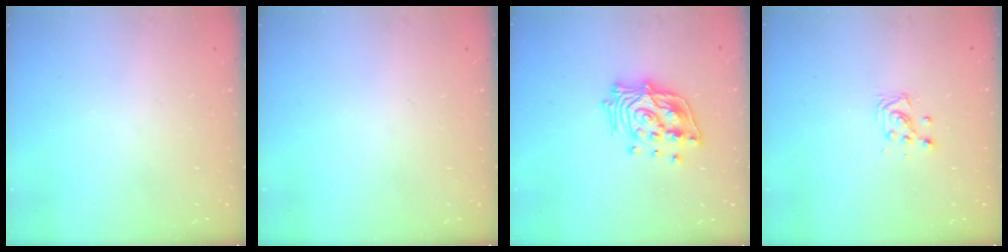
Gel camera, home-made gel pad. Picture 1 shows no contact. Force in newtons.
{"total": 0.0}
{"total": 16.0, "press": 15.9, "slide": 2.3}
{"total": 3.6, "press": 3.6, "slide": 0.2}